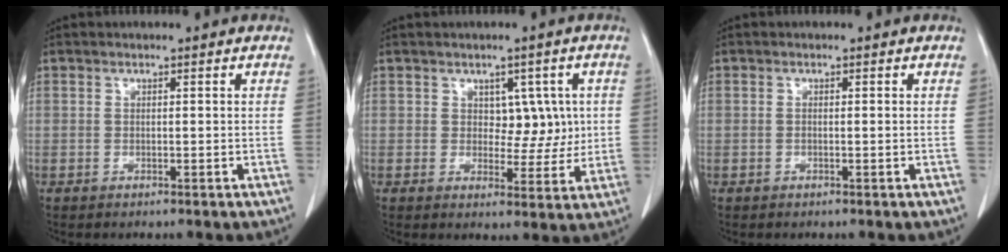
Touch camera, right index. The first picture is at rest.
{"total": 5.1, "force": [1.1, 3.4, 3.6], "torque": [-0.034, 0.007, 0.022]}
{"total": 0.5, "force": [-0.1, 0.0, 0.5], "torque": [-0.012, -0.001, 0.000]}